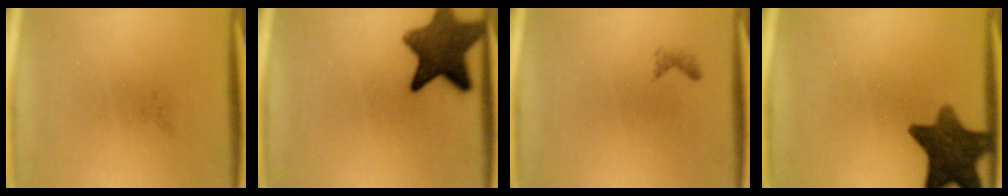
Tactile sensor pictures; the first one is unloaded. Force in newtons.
{"total": 11.3}
{"total": 0.6}
{"total": 11.2}